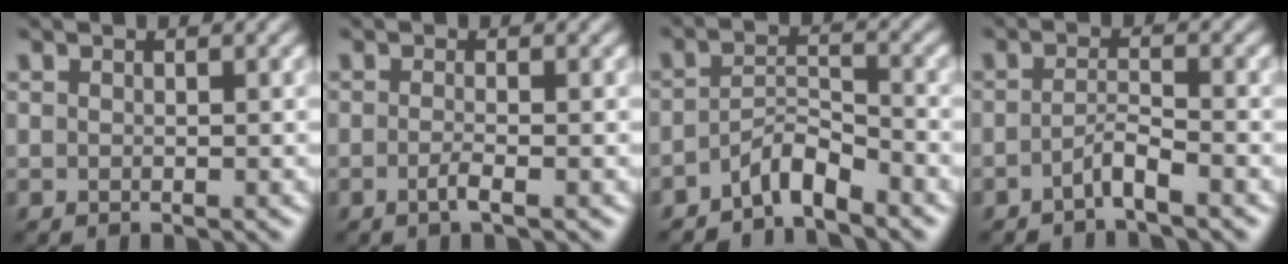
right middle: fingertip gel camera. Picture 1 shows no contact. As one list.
[{"total": 1.5, "force": [-0.5, 0.3, 1.3], "torque": [-0.023, -0.002, -0.015]}, {"total": 3.1, "force": [-2.5, 0.7, 1.7], "torque": [-0.030, 0.011, -0.052]}, {"total": 1.9, "force": [-1.3, 0.2, 1.4], "torque": [-0.027, 0.005, -0.030]}]